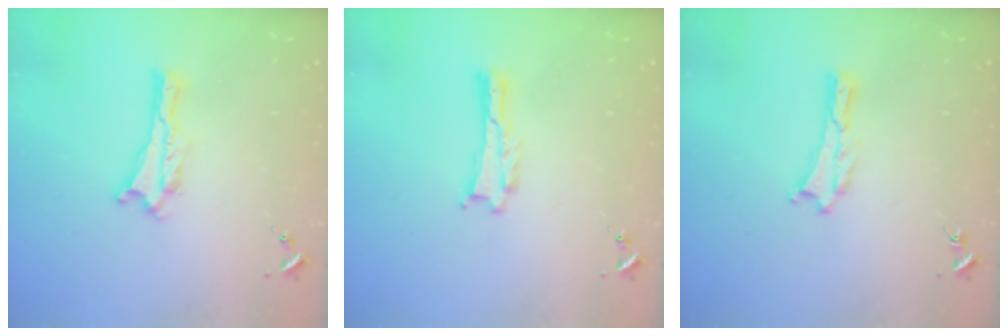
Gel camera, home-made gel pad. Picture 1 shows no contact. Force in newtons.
{"total": 0.0}
{"total": 0.0}